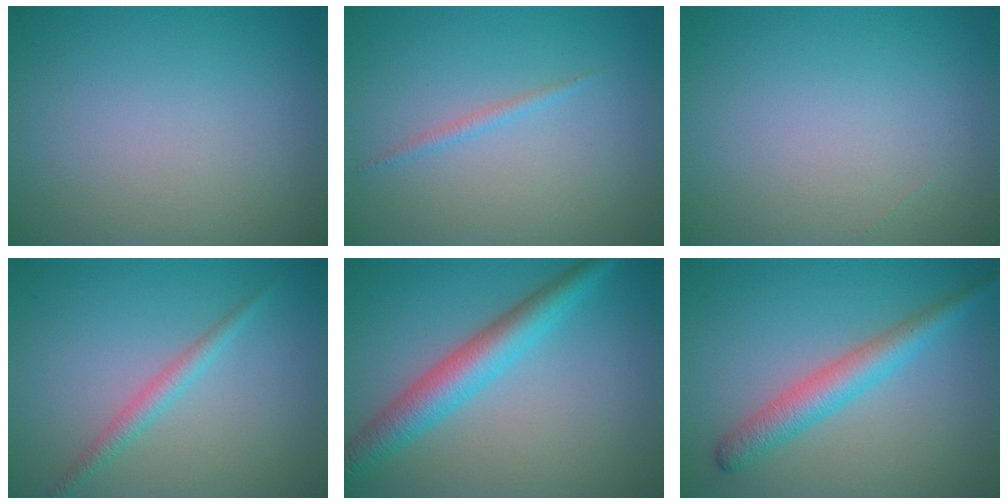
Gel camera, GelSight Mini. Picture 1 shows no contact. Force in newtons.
{"total": 0.9, "press": 0.9, "slide": 0.1}
{"total": 0.0}
{"total": 1.8, "press": 1.8, "slide": 0.0}
{"total": 5.0, "press": 5.0, "slide": 0.1}
{"total": 3.7, "press": 3.7, "slide": 0.1}